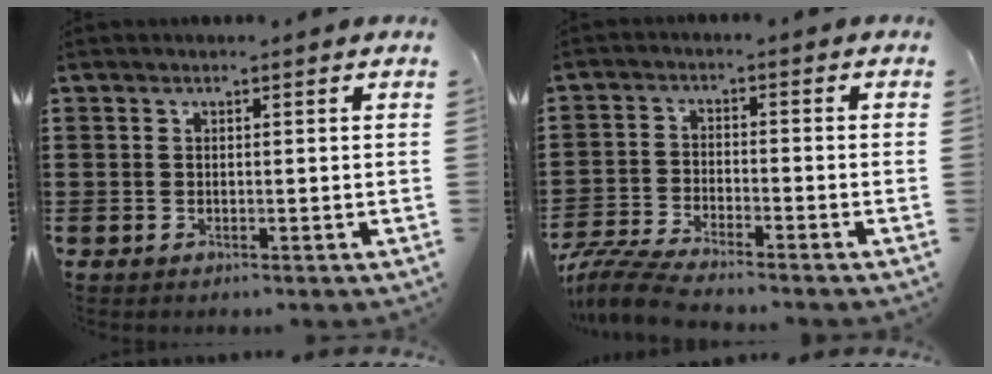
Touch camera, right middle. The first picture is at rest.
{"total": 5.8, "force": [-5.5, 0.5, 1.9], "torque": [-0.056, -0.008, -0.113]}